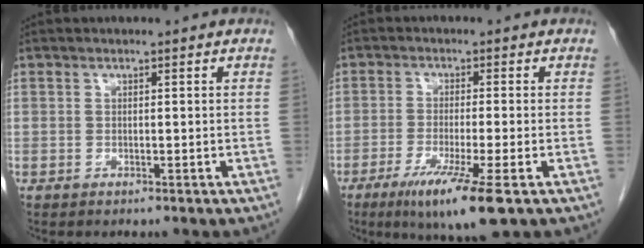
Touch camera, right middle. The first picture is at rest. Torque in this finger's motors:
{"motor_torque": [1.51, -0.62, 0.24, 0.16]}